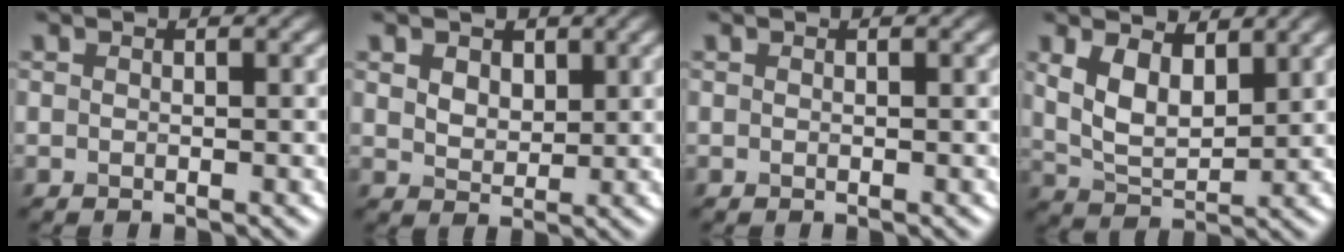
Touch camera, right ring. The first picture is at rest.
{"total": 3.3, "force": [1.6, 2.2, 1.8], "torque": [-0.037, 0.010, 0.018]}
{"total": 0.0}
{"total": 5.2, "force": [2.4, 2.6, 3.8], "torque": [-0.084, -0.003, 0.045]}